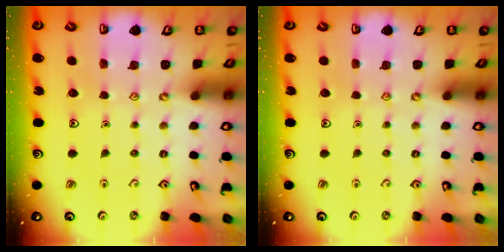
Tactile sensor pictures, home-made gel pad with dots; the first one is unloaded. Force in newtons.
{"total": 0.0}